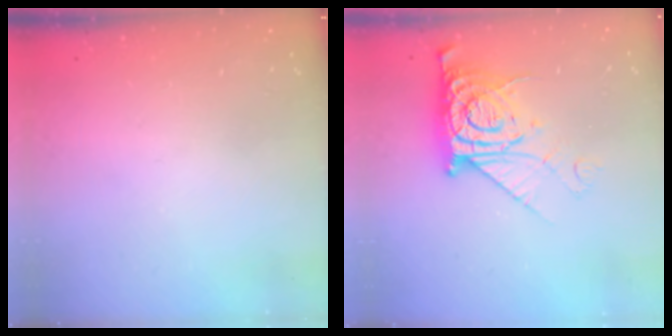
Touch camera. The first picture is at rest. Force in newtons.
{"total": 11.7, "press": 11.6, "slide": 1.4}